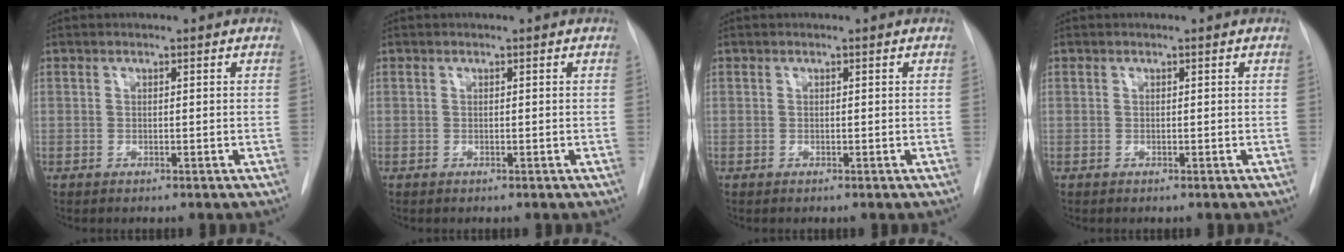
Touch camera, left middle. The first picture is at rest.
{"total": 0.0}
{"total": 0.0}
{"total": 0.0}